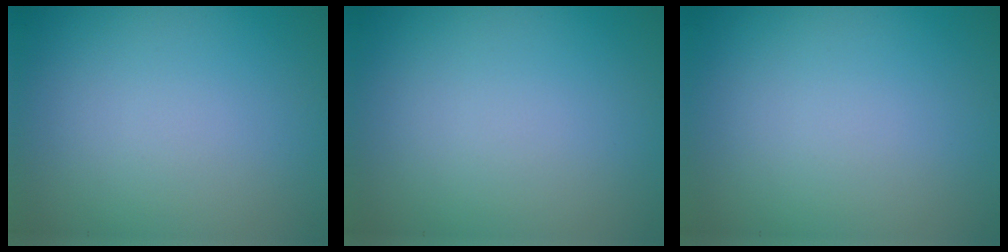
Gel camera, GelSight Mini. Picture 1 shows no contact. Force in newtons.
{"total": 0.0}
{"total": 0.0}